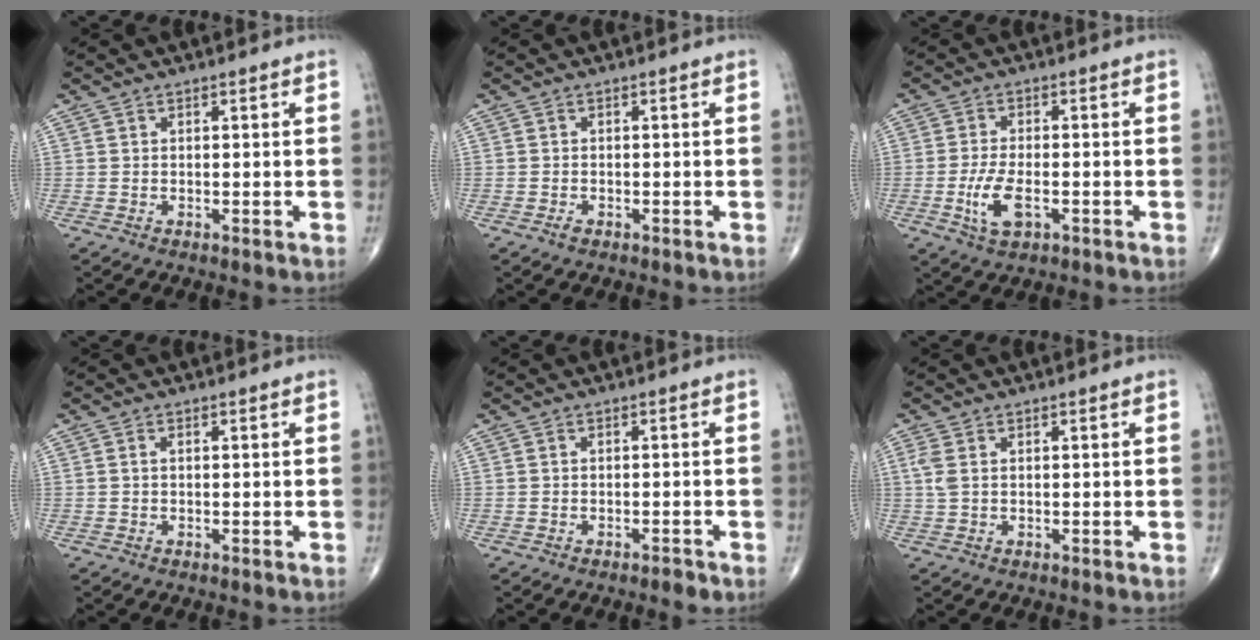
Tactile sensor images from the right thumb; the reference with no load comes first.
{"total": 1.0, "force": [-0.6, 0.6, 0.5], "torque": [-0.009, 0.001, -0.012]}
{"total": 6.5, "force": [-2.1, 3.0, 5.4], "torque": [-0.109, 0.003, -0.036]}
{"total": 0.6, "force": [0.0, 0.4, 0.5], "torque": [-0.009, 0.000, -0.003]}
{"total": 1.3, "force": [-1.0, 0.5, 0.7], "torque": [-0.011, 0.005, -0.015]}
{"total": 2.4, "force": [0.5, 1.2, 2.0], "torque": [-0.062, 0.010, 0.016]}